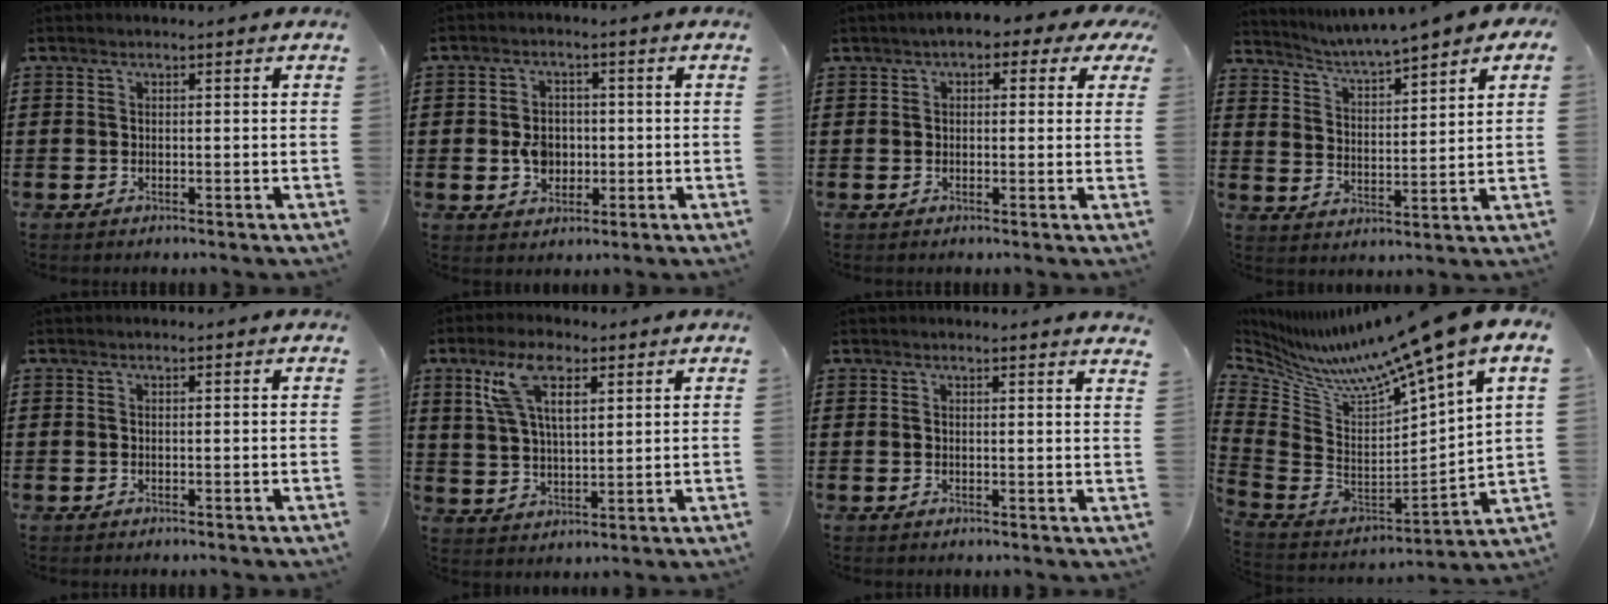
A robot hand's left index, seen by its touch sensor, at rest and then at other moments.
{"total": 4.9, "force": [-0.5, 3.9, 3.0], "torque": [-0.056, 0.006, -0.012]}
{"total": 3.2, "force": [1.6, 1.5, 2.4], "torque": [-0.044, 0.002, 0.023]}
{"total": 3.5, "force": [3.4, -0.1, 1.0], "torque": [-0.040, -0.025, 0.050]}
{"total": 0.0}
{"total": 8.8, "force": [4.8, 3.8, 6.3], "torque": [-0.131, 0.009, 0.087]}
{"total": 1.6, "force": [1.4, -0.4, 0.6], "torque": [-0.014, -0.003, 0.028]}
{"total": 10.3, "force": [8.0, -1.5, 6.2], "torque": [-0.145, -0.072, 0.119]}